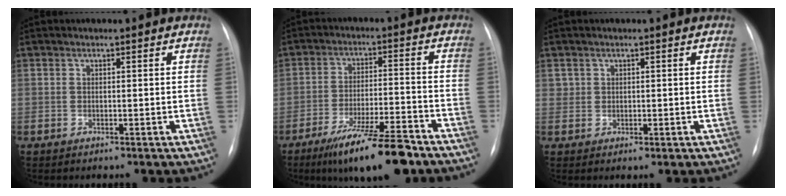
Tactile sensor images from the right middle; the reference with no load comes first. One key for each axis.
{"total": 12.6, "fx": -9.2, "fy": 1.7, "fz": 8.4, "tx": -0.143, "ty": -0.018, "tz": -0.151}
{"total": 1.2, "fx": 0.2, "fy": 1.1, "fz": 0.2, "tx": -0.006, "ty": -0.003, "tz": 0.006}